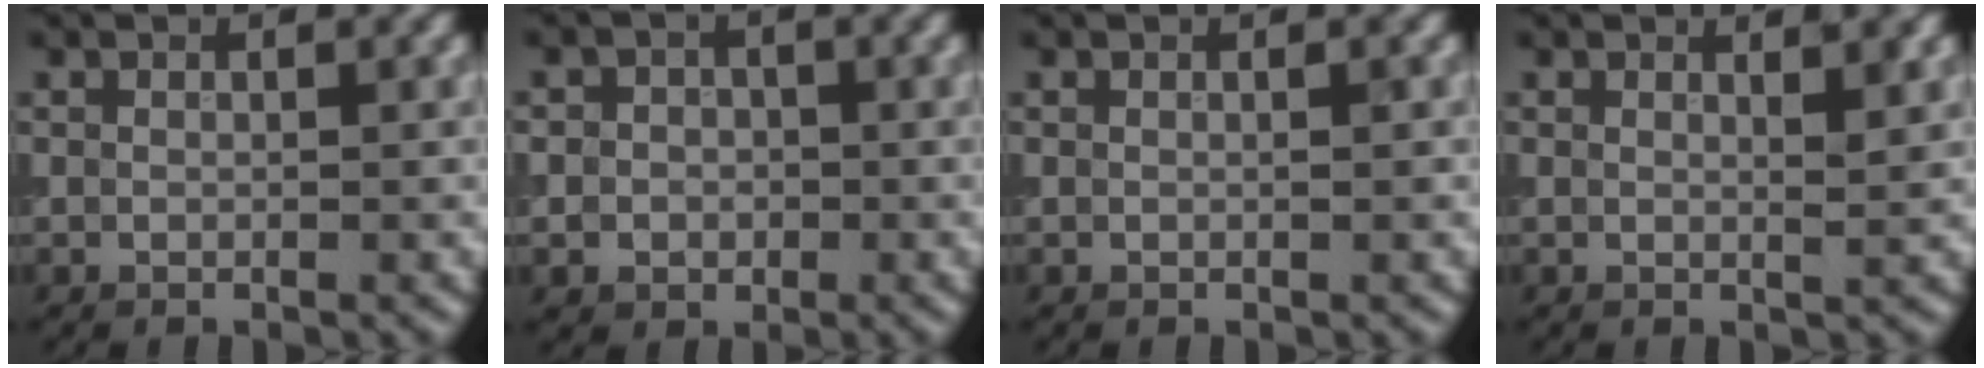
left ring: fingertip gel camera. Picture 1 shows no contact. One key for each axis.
{"total": 2.6, "fx": -0.3, "fy": 2.5, "fz": 0.7, "tx": 0.011, "ty": 0.001, "tz": -0.023}
{"total": 0.5, "fx": 0.0, "fy": 0.0, "fz": 0.5, "tx": -0.008, "ty": 0.001, "tz": 0.000}
{"total": 1.9, "fx": 1.1, "fy": 0.6, "fz": 1.5, "tx": -0.010, "ty": 0.005, "tz": 0.003}